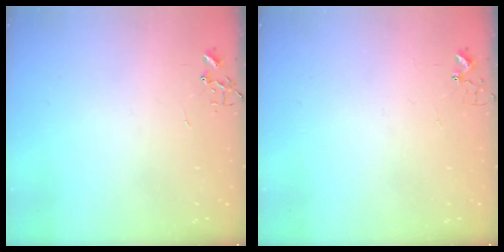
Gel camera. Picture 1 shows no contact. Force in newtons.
{"total": 2.7, "press": 2.7, "slide": 0.2}